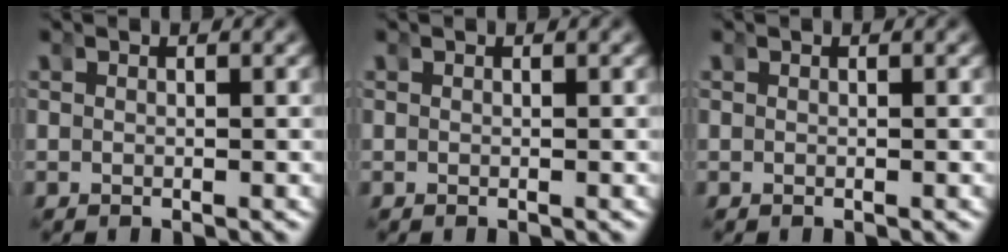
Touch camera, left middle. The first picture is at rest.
{"total": 0.0}
{"total": 0.0}